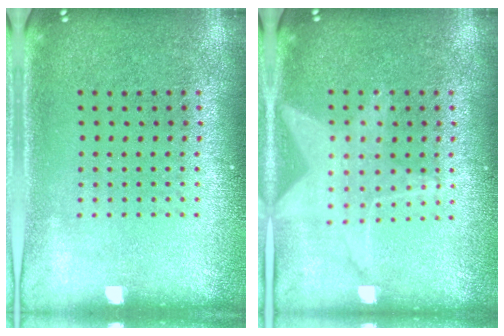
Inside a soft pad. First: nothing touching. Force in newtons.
{"total": 1.4, "press": 1.4, "slide": 0.2}